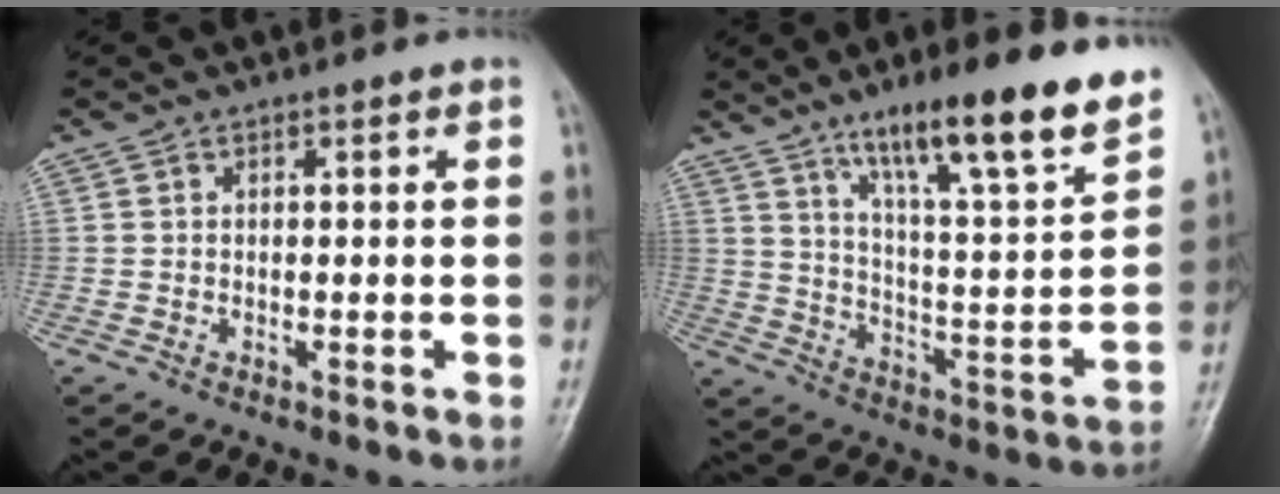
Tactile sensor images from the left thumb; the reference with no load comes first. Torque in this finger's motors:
{"motor_torque": [1.94, 1.41, 1.46, -1.31, 0.32]}